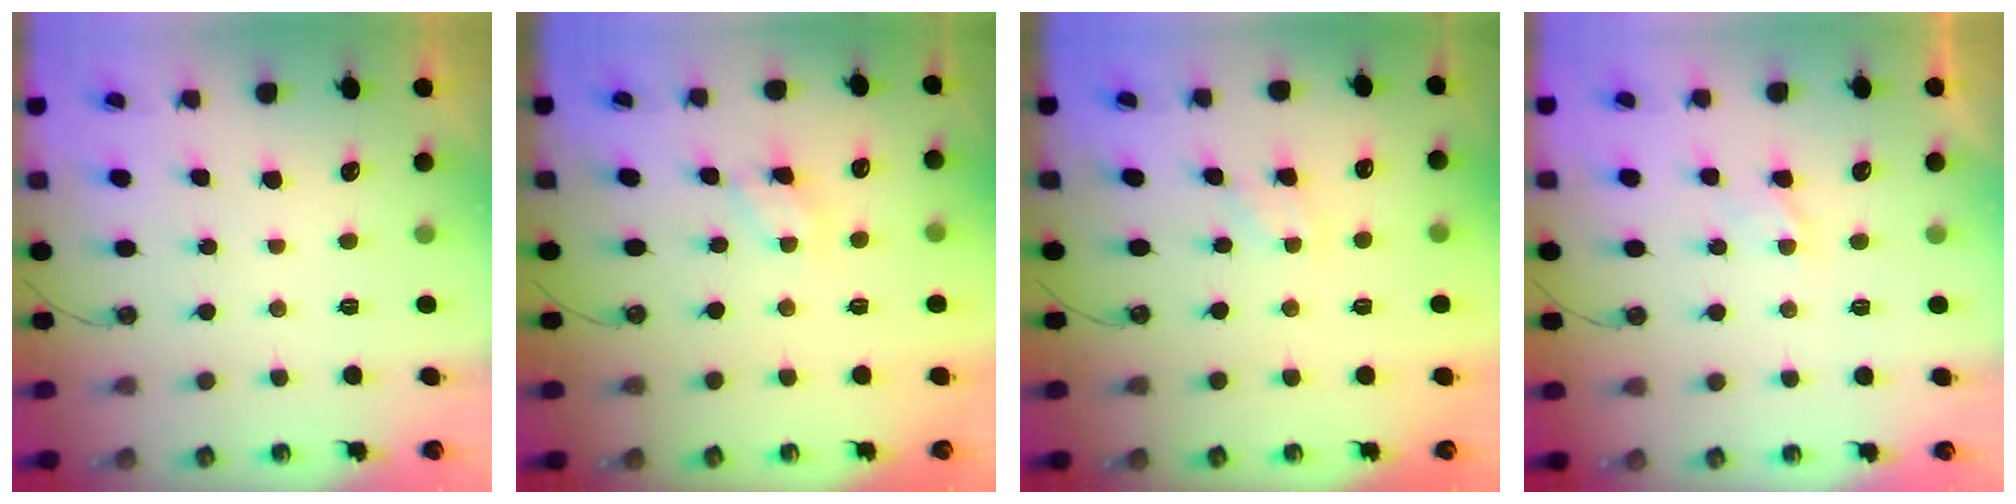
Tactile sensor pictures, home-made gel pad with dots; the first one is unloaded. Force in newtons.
{"total": 2.9, "press": 2.9, "slide": 0.4}
{"total": 1.9, "press": 1.9, "slide": 0.4}
{"total": 2.8, "press": 2.8, "slide": 0.4}